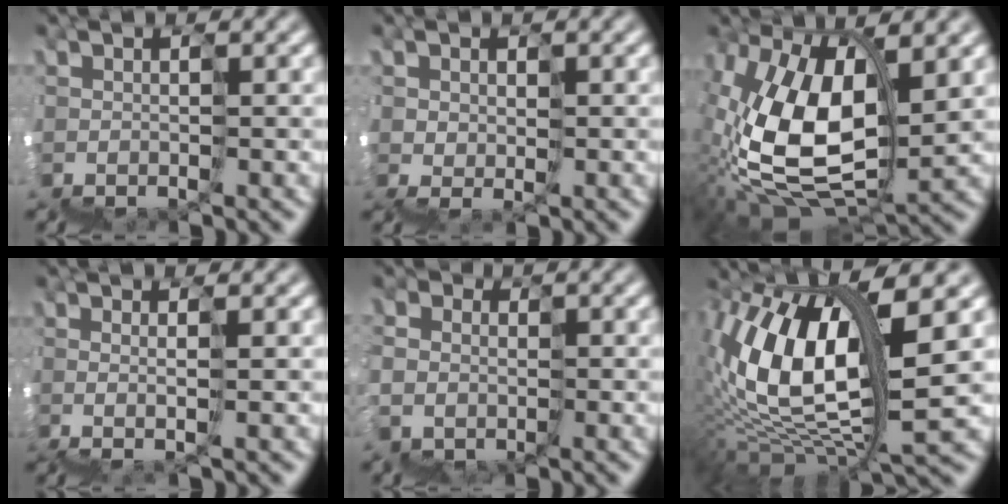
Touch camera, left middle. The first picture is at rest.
{"total": 2.0, "force": [0.4, 1.9, 0.4], "torque": [-0.004, 0.008, 0.016]}
{"total": 8.0, "force": [1.8, 4.2, 6.5], "torque": [-0.135, 0.016, 0.023]}
{"total": 1.4, "force": [0.6, 0.3, 1.3], "torque": [0.014, 0.019, 0.009]}
{"total": 2.7, "force": [-0.5, 2.4, -1.1], "torque": [0.006, -0.005, -0.012]}
{"total": 5.8, "force": [2.3, 2.0, 4.9], "torque": [-0.105, 0.018, 0.036]}